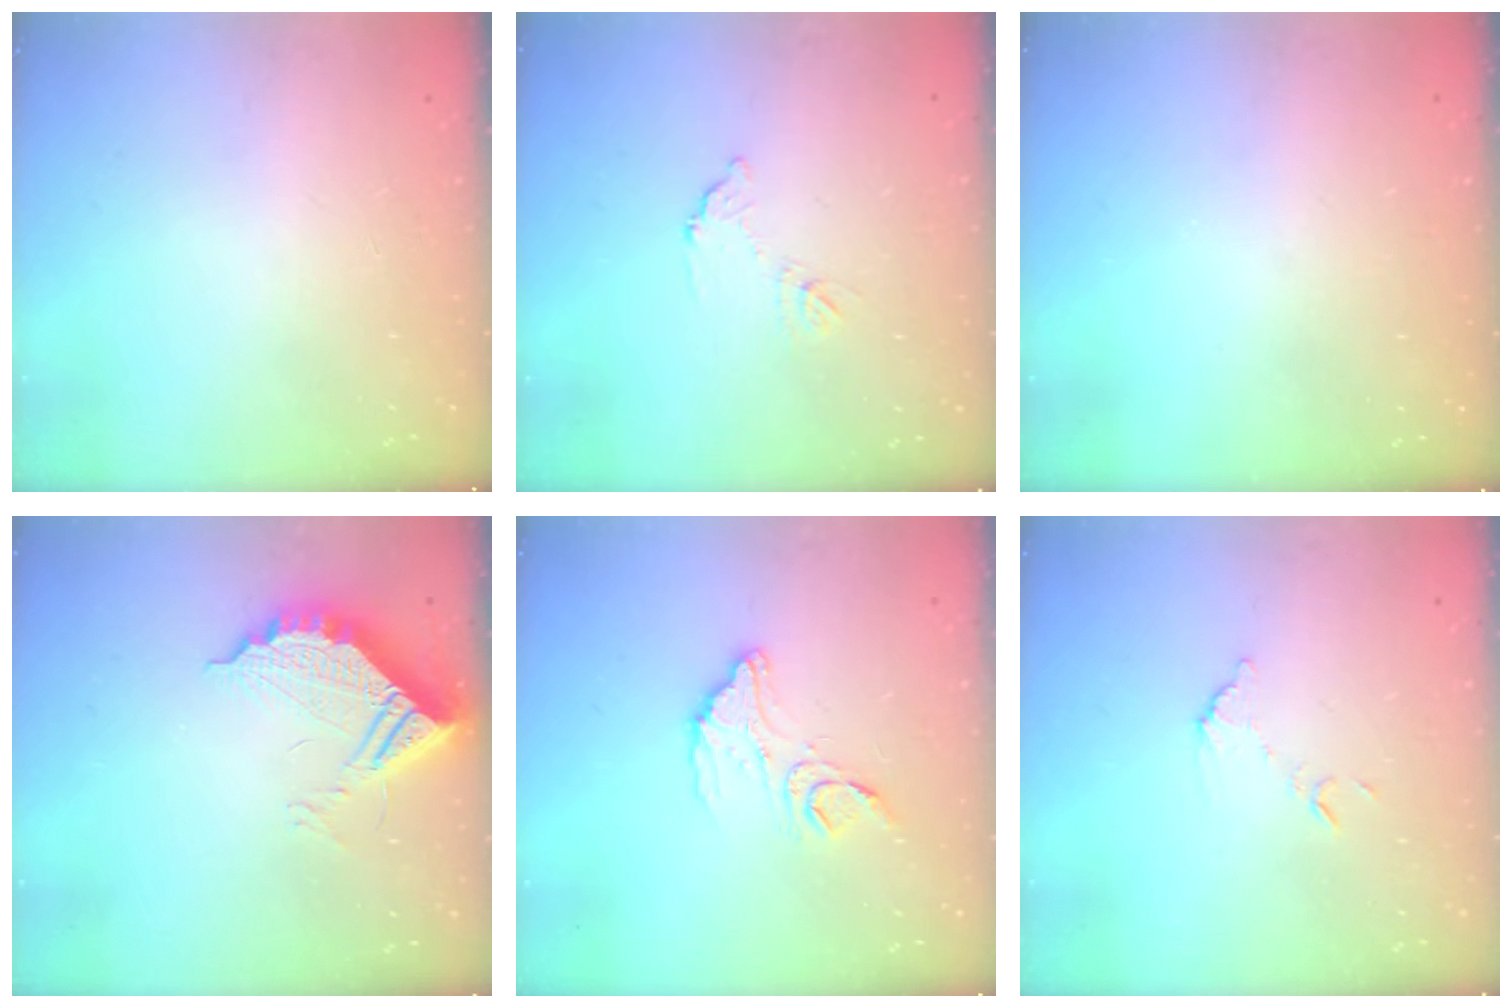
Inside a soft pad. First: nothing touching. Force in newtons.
{"total": 6.4, "press": 6.4, "slide": 0.3}
{"total": 2.9, "press": 2.8, "slide": 0.9}
{"total": 11.5, "press": 11.5, "slide": 1.1}
{"total": 12.6, "press": 12.5, "slide": 1.0}
{"total": 7.2, "press": 7.2, "slide": 0.2}